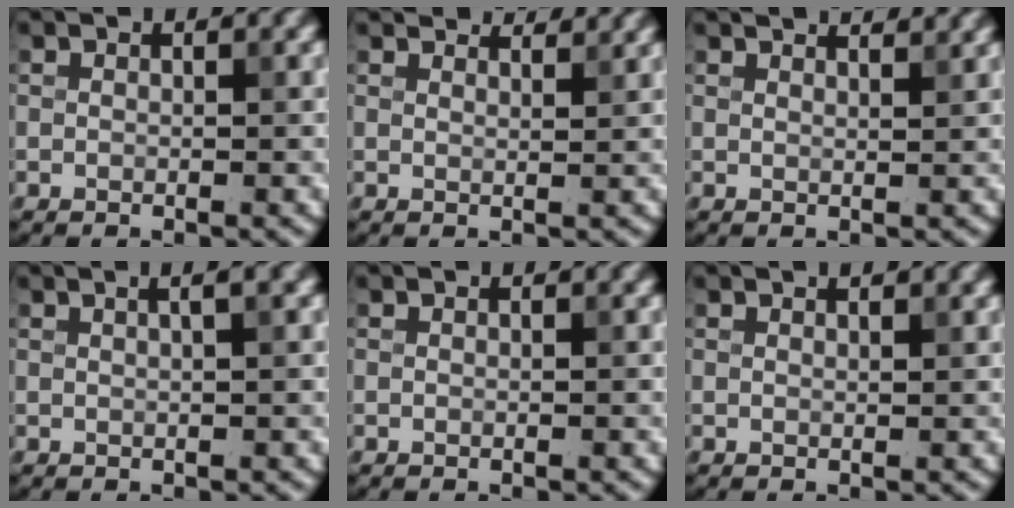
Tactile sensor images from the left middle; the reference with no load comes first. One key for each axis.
{"total": 3.2, "fx": 3.1, "fy": 0.3, "fz": 0.7, "tx": -0.021, "ty": 0.010, "tz": 0.039}
{"total": 2.6, "fx": 2.5, "fy": 0.1, "fz": 0.6, "tx": -0.017, "ty": 0.010, "tz": 0.034}
{"total": 1.4, "fx": 0.8, "fy": -0.1, "fz": 1.2, "tx": -0.019, "ty": 0.008, "tz": 0.017}
{"total": 0.0}
{"total": 0.5, "fx": 0.5, "fy": 0.1, "fz": 0.1, "tx": -0.004, "ty": 0.002, "tz": 0.012}